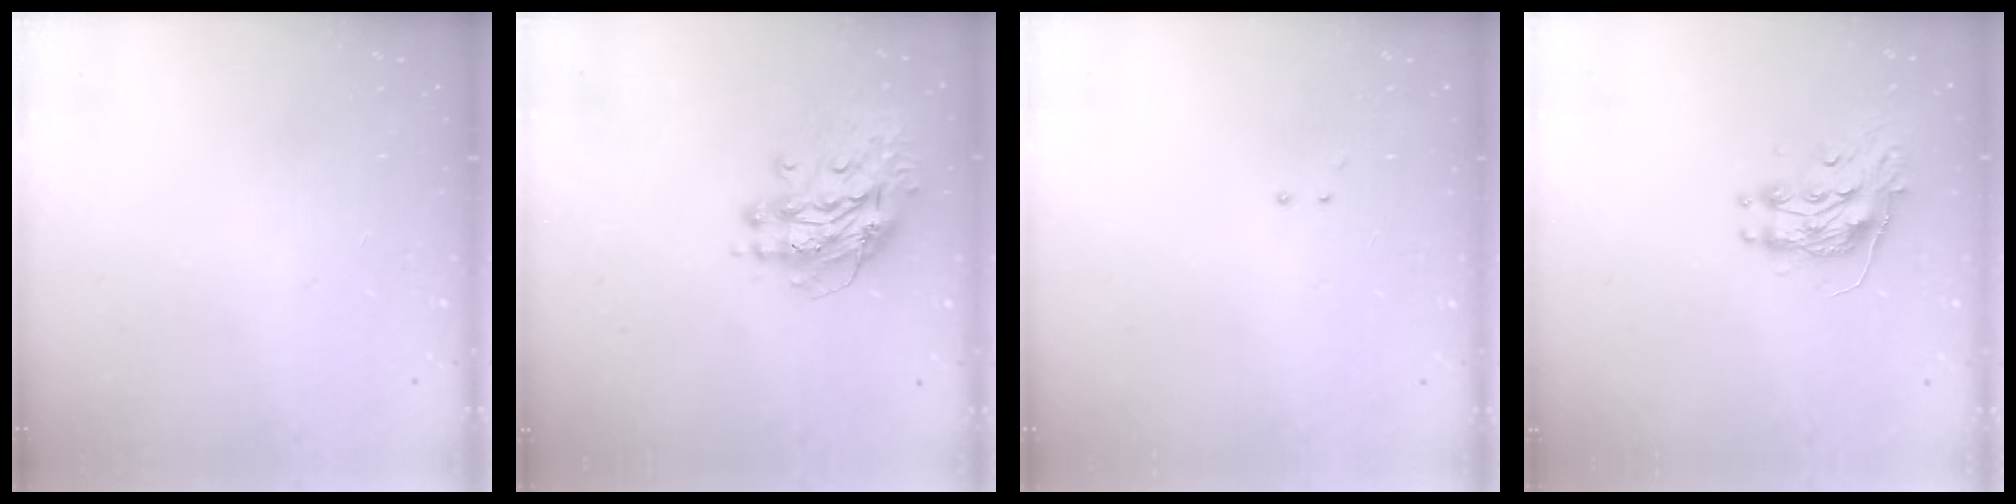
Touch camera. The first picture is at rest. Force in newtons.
{"total": 12.5, "press": 12.4, "slide": 1.2}
{"total": 3.0, "press": 2.9, "slide": 0.7}
{"total": 10.0, "press": 10.0, "slide": 0.0}